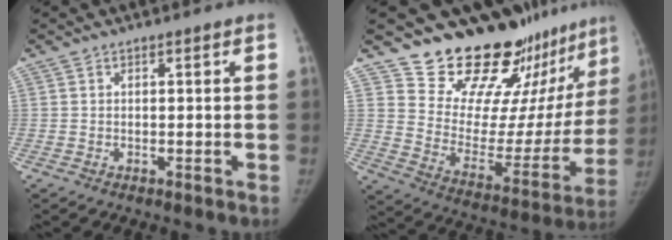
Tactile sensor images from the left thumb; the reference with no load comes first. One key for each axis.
{"total": 23.8, "fx": 21.2, "fy": 7.9, "fz": 7.6, "tx": -0.055, "ty": -0.179, "tz": 0.293}